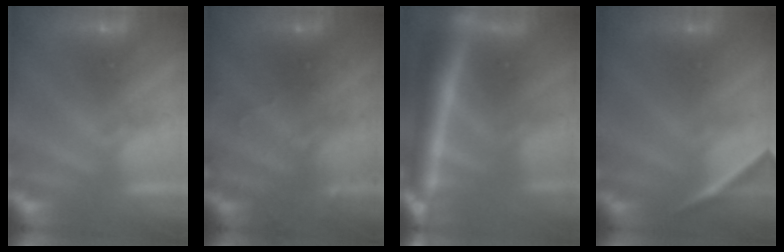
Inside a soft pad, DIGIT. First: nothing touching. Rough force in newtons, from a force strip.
{"total": 7.8}
{"total": 8.6}
{"total": 1.7}